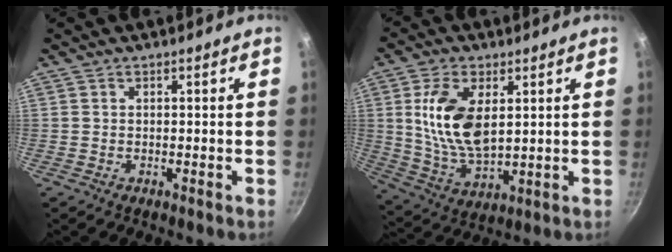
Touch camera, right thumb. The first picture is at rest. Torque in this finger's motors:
{"motor_torque": [0.55, 1.13, 1.38, 0.27, 0.47]}